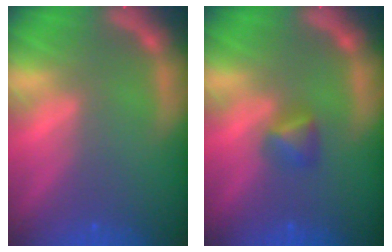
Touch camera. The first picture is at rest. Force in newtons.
{"total": 1.9}